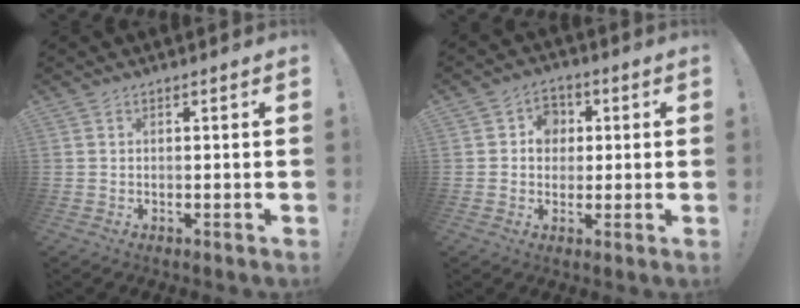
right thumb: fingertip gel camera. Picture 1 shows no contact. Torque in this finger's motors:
{"motor_torque": [-0.26, 0.38, 0.07, 0.54, -0.01]}